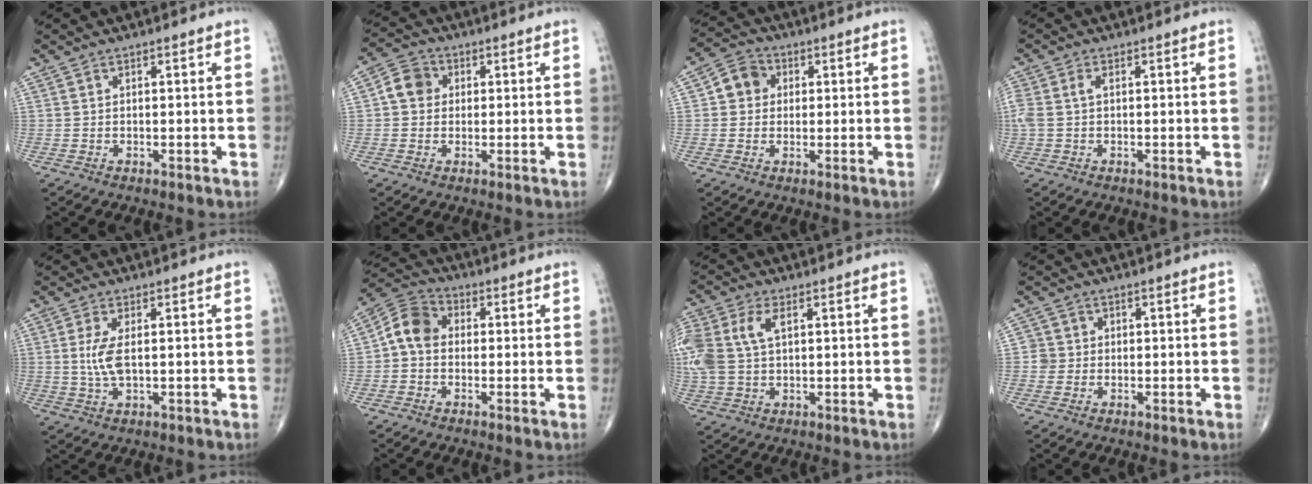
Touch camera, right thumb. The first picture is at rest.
{"total": 5.1, "force": [0.6, 4.5, 2.3], "torque": [-0.027, 0.011, 0.000]}
{"total": 5.6, "force": [0.9, 5.0, 2.4], "torque": [-0.021, 0.010, 0.004]}
{"total": 3.6, "force": [0.4, 2.0, 3.0], "torque": [-0.094, 0.016, 0.009]}
{"total": 4.9, "force": [0.4, 1.9, 4.6], "torque": [-0.107, -0.005, 0.010]}
{"total": 7.0, "force": [-0.3, 5.6, 4.3], "torque": [-0.067, 0.025, -0.021]}
{"total": 13.7, "force": [3.3, 8.4, 10.3], "torque": [-0.280, 0.017, 0.064]}
{"total": 2.3, "force": [-0.2, 2.3, 0.1], "torque": [0.018, 0.009, -0.008]}